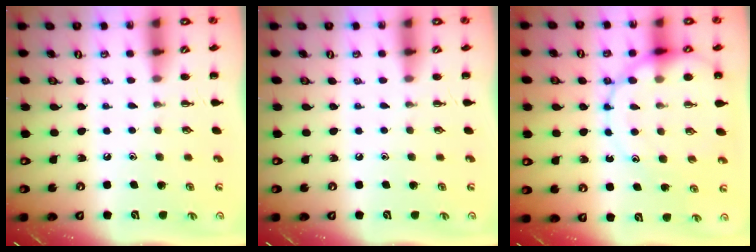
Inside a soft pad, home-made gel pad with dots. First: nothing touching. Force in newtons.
{"total": 0.0}
{"total": 16.1, "press": 15.8, "slide": 3.2}